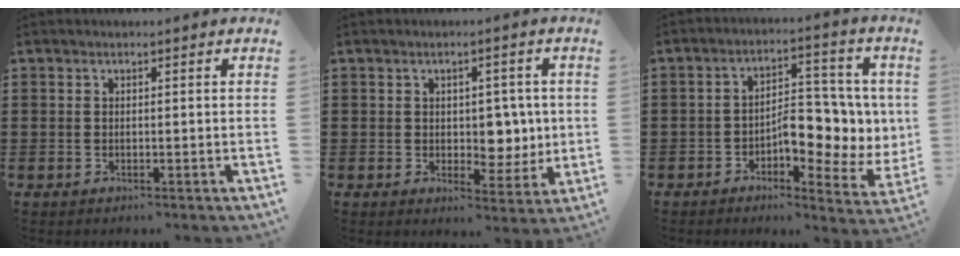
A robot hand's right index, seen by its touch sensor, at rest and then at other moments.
{"total": 4.9, "force": [0.8, 3.9, 2.8], "torque": [-0.035, 0.001, 0.007]}
{"total": 7.9, "force": [-0.8, 4.6, 6.3], "torque": [-0.090, 0.000, -0.021]}